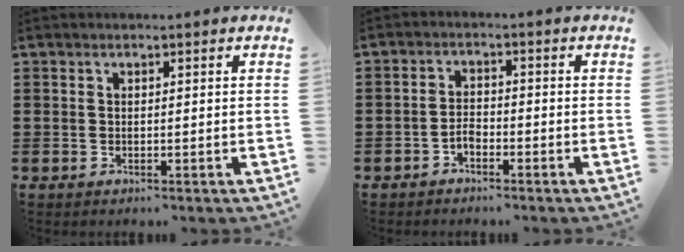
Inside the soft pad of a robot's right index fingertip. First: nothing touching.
{"total": 2.1, "force": [-1.6, 1.1, 0.9], "torque": [-0.023, 0.004, -0.033]}